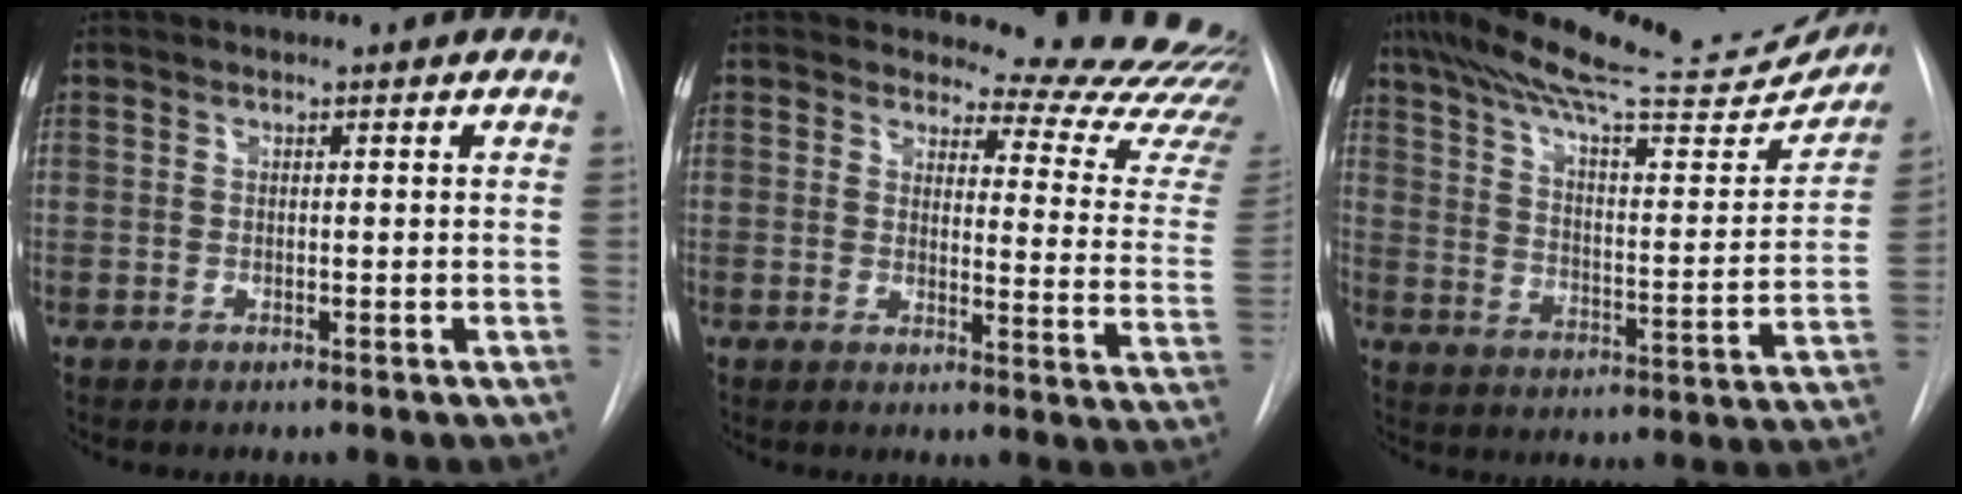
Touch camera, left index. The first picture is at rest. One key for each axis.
{"total": 17.9, "fx": 17.4, "fy": 2.4, "fz": 3.0, "tx": -0.012, "ty": -0.144, "tz": 0.169}
{"total": 26.8, "fx": 23.4, "fy": 3.9, "fz": 12.4, "tx": -0.199, "ty": -0.031, "tz": 0.314}